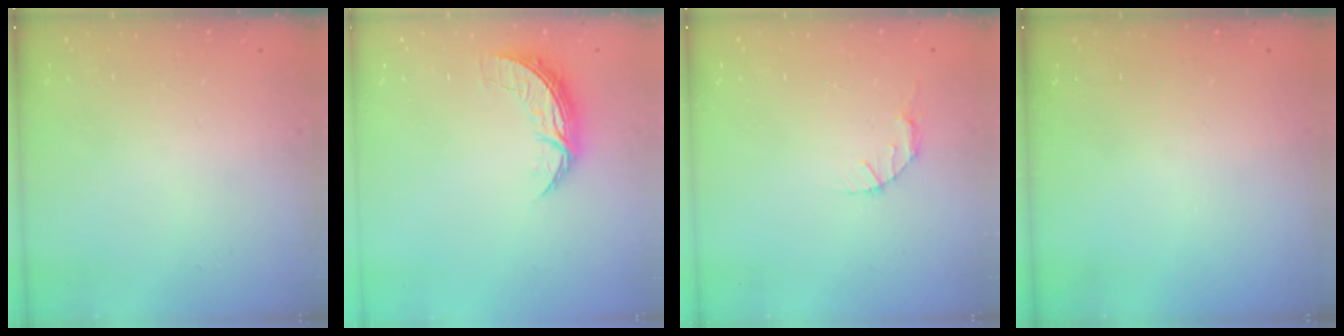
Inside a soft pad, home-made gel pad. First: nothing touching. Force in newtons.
{"total": 7.2, "press": 7.2, "slide": 0.2}
{"total": 2.8, "press": 2.8, "slide": 0.4}
{"total": 0.0}